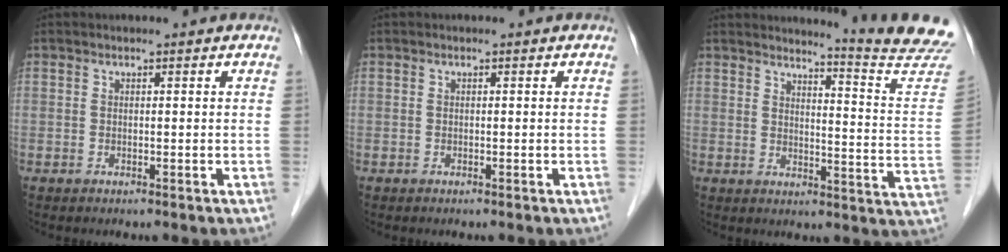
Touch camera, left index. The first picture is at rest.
{"total": 0.0}
{"total": 14.5, "force": [14.0, -2.3, 2.8], "torque": [-0.043, -0.122, 0.150]}